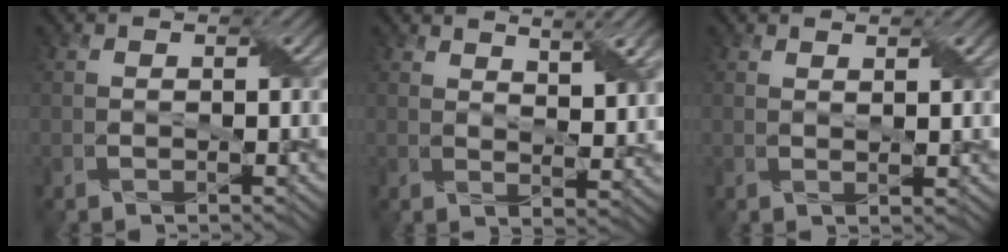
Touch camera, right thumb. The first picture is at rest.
{"total": 6.1, "force": [4.1, 0.7, 4.5], "torque": [-0.075, 0.003, 0.079]}
{"total": 1.5, "force": [1.1, -0.7, 0.7], "torque": [-0.014, -0.002, 0.029]}